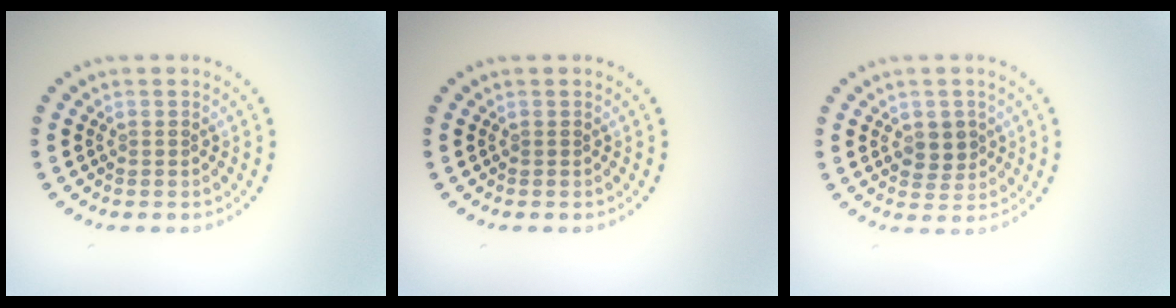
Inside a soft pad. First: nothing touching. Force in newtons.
{"total": 0.0}
{"total": 2.6, "press": 2.5, "slide": 0.8}